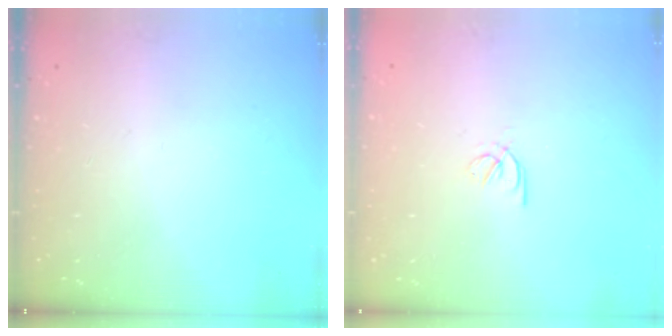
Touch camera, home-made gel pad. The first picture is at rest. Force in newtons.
{"total": 2.3, "press": 2.2, "slide": 0.5}